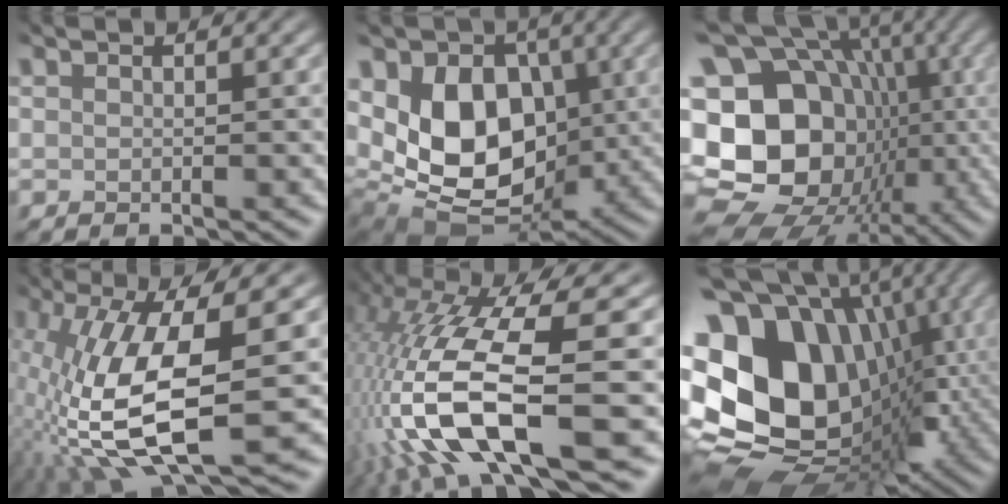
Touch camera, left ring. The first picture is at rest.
{"total": 10.9, "force": [-1.5, 7.5, 7.8], "torque": [-0.139, -0.026, 0.000]}
{"total": 20.4, "force": [-4.3, 17.6, 9.3], "torque": [-0.198, -0.014, -0.083]}
{"total": 10.3, "force": [-3.3, 3.0, 9.3], "torque": [-0.216, -0.031, -0.025]}
{"total": 13.6, "force": [-6.6, 2.8, 11.6], "torque": [-0.275, -0.021, -0.076]}
{"total": 14.9, "force": [-1.7, 12.1, 8.5], "torque": [-0.182, -0.011, -0.003]}